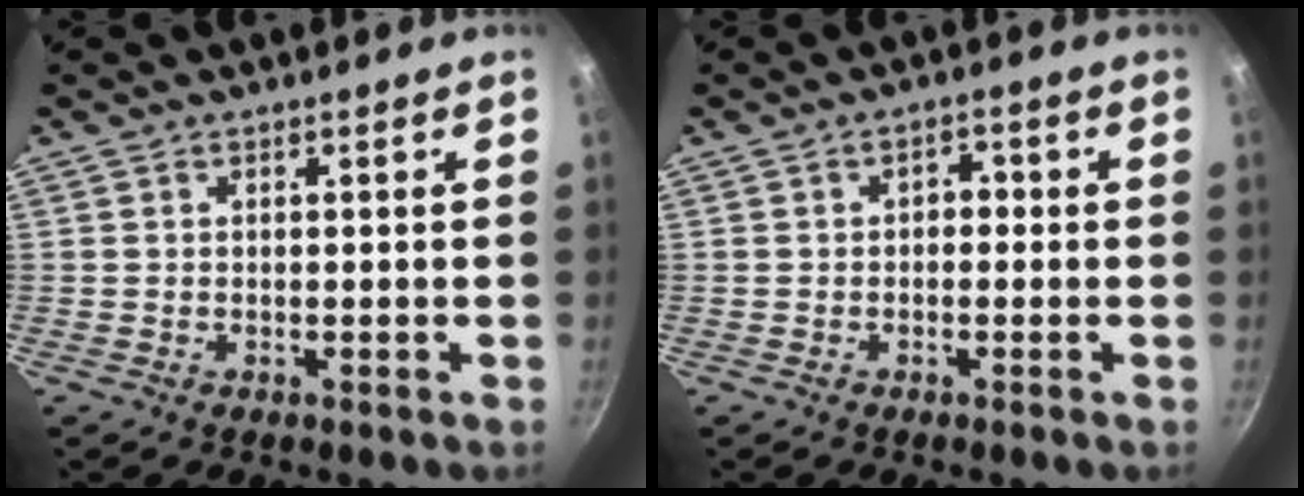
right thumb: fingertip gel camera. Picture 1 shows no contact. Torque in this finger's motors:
{"motor_torque": [-0.23, -0.48, 0.20, -0.19, 0.02]}